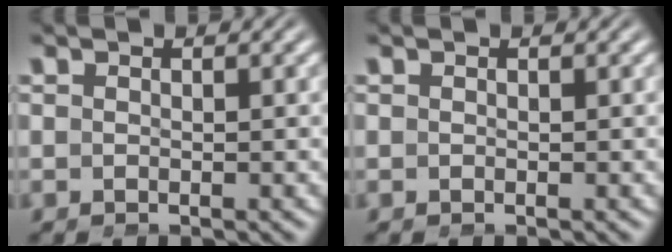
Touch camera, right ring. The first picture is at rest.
{"total": 0.0}